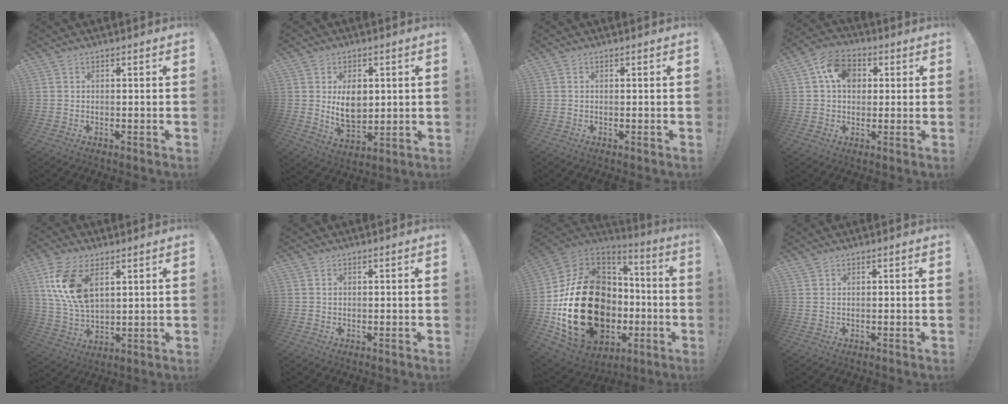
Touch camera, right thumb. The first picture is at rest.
{"total": 9.6, "force": [2.2, 6.7, 6.6], "torque": [-0.102, -0.014, 0.036]}
{"total": 0.0}
{"total": 10.5, "force": [3.2, 8.0, 5.9], "torque": [-0.097, 0.004, 0.062]}
{"total": 13.8, "force": [5.9, 7.6, 9.9], "torque": [-0.207, -0.017, 0.110]}
{"total": 0.5, "force": [0.0, 0.5, -0.2], "torque": [0.002, 0.002, 0.000]}
{"total": 31.6, "force": [-4.6, 22.8, 21.3], "torque": [-0.392, 0.014, -0.013]}
{"total": 0.7, "force": [0.6, 0.0, 0.4], "torque": [0.000, -0.003, 0.010]}